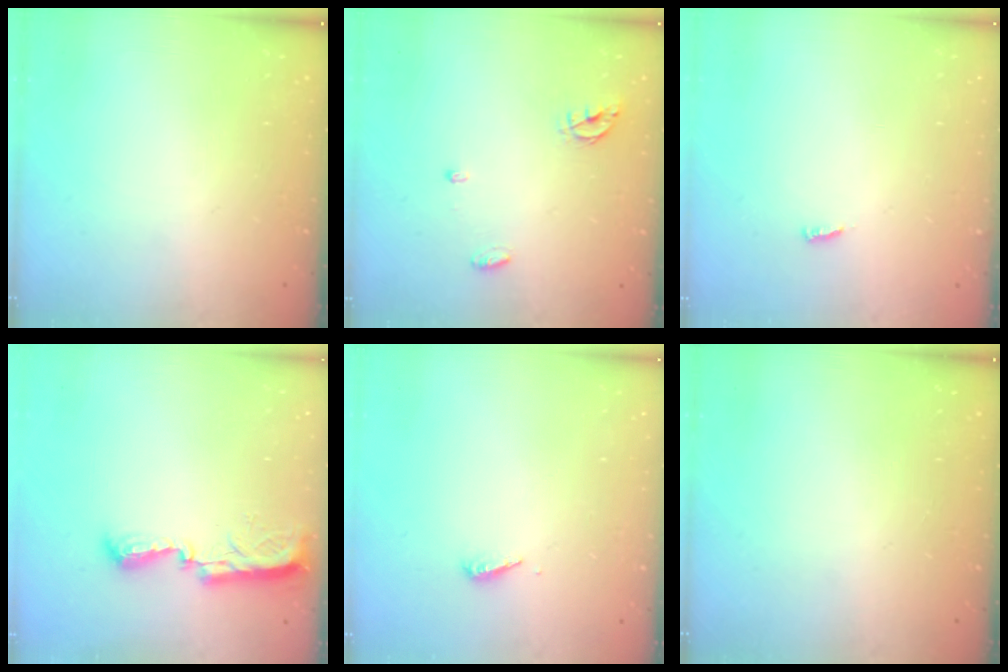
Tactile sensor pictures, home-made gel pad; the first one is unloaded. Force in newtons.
{"total": 5.1, "press": 5.1, "slide": 0.6}
{"total": 3.0, "press": 3.0, "slide": 0.0}
{"total": 8.3, "press": 8.3, "slide": 0.9}
{"total": 2.8, "press": 2.8, "slide": 0.2}
{"total": 0.0}